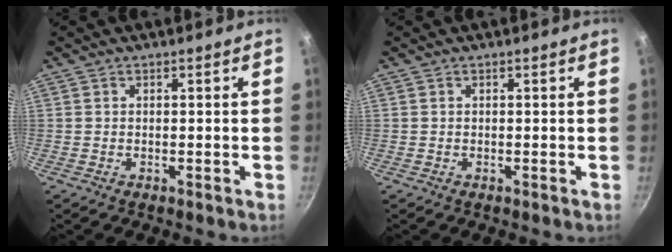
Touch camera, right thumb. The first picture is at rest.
{"total": 0.0}